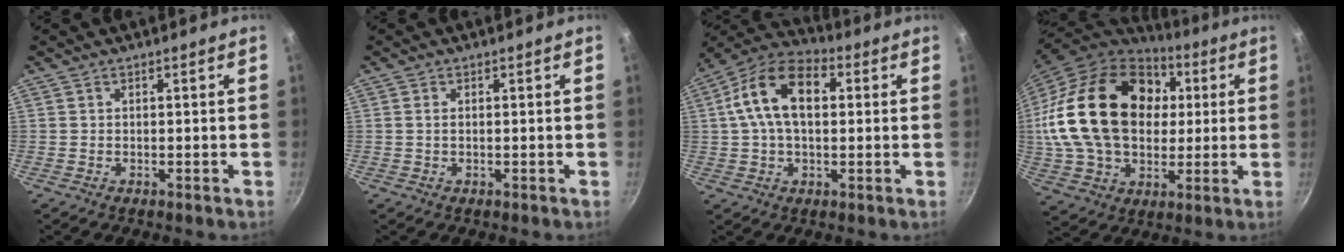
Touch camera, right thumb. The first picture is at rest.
{"total": 0.8, "force": [0.2, 0.3, 0.7], "torque": [-0.015, 0.000, 0.002]}
{"total": 14.6, "force": [2.6, 8.8, 11.3], "torque": [-0.181, 0.025, 0.027]}
{"total": 29.7, "force": [4.9, 20.7, 20.8], "torque": [-0.374, 0.019, 0.093]}